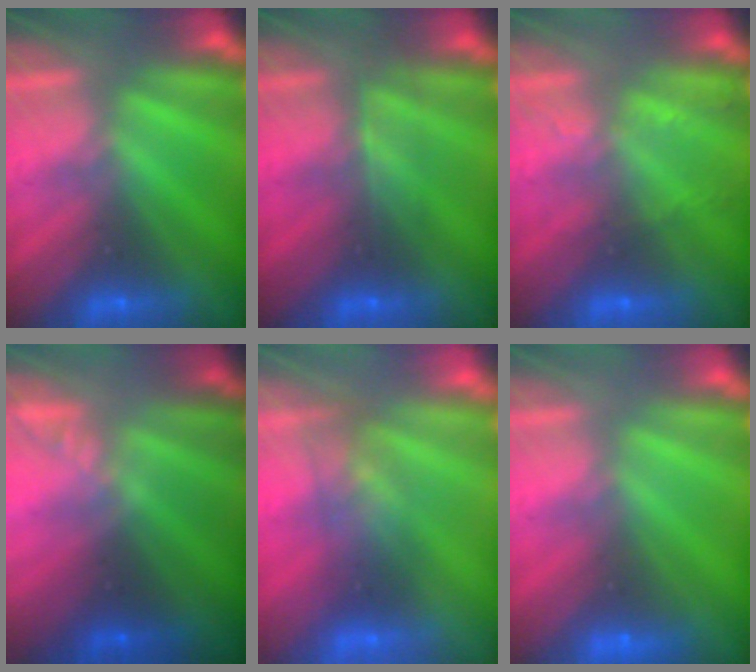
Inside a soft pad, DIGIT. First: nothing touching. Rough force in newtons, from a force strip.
{"total": 2.4}
{"total": 2.1}
{"total": 6.1}
{"total": 2.7}
{"total": 1.8}